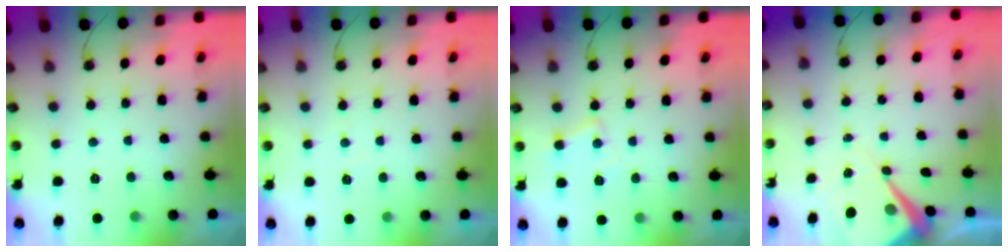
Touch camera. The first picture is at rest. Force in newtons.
{"total": 3.4, "press": 3.4, "slide": 0.5}
{"total": 7.7, "press": 7.7, "slide": 0.6}
{"total": 7.2, "press": 7.2, "slide": 0.6}